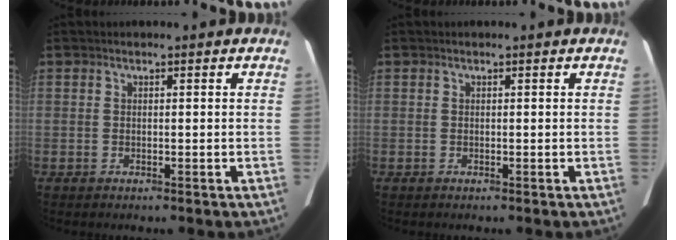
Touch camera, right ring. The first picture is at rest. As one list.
[{"total": 0.0}]